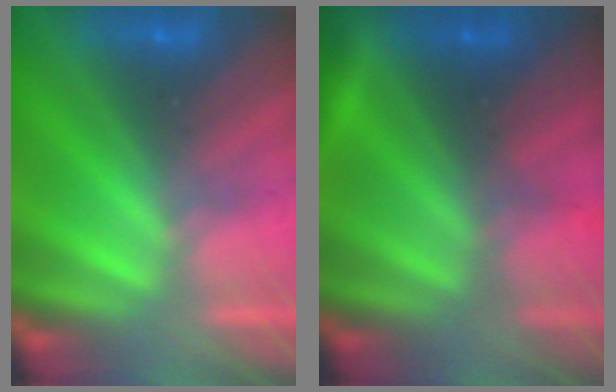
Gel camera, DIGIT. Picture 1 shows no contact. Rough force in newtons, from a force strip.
{"total": 9.4}